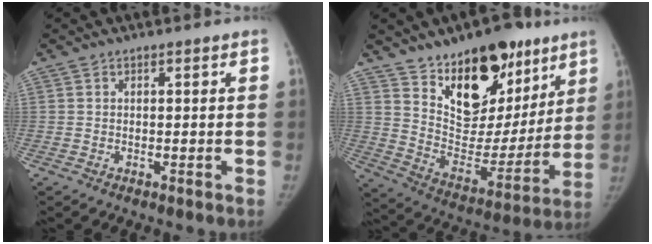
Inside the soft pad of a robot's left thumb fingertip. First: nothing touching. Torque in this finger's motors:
{"motor_torque": [0.38, 0.32, 0.31, 0.28, 0.09]}